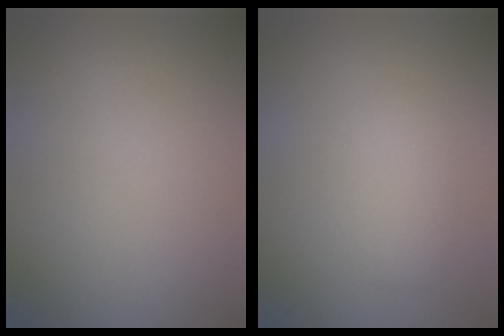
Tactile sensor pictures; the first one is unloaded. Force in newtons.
{"total": 1.8, "press": 1.8, "slide": 0.1}